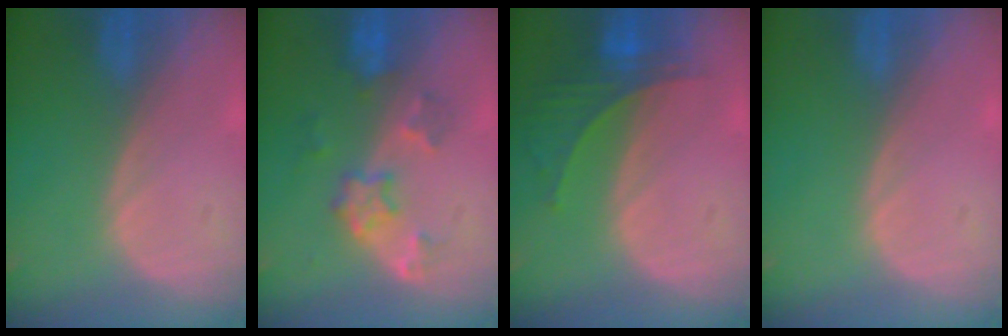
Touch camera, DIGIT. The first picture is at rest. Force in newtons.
{"total": 6.0, "press": 5.5, "slide": 2.6}
{"total": 5.9, "press": 5.6, "slide": 1.9}
{"total": 0.0}